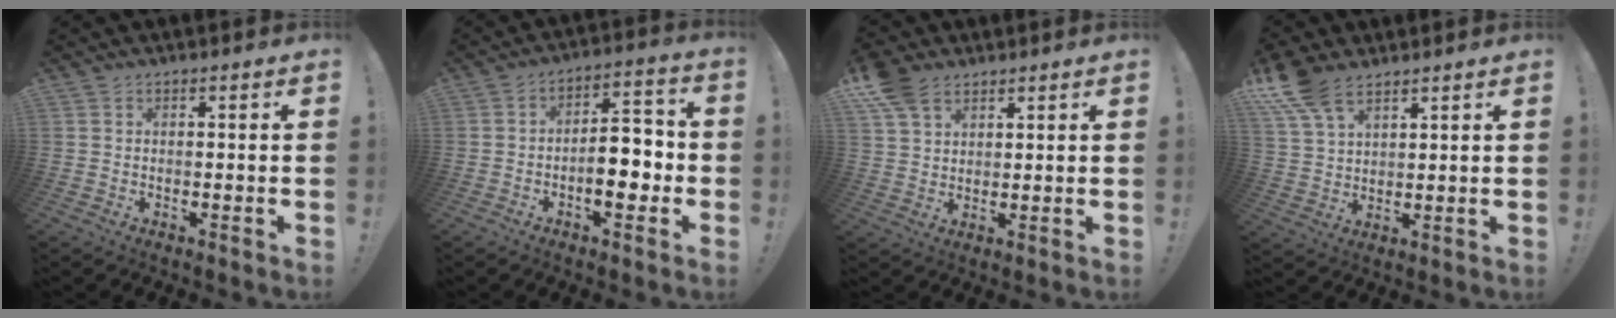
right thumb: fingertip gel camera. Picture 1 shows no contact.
{"total": 11.6, "force": [-3.1, 6.0, 9.5], "torque": [-0.131, 0.024, -0.054]}
{"total": 8.5, "force": [5.6, 4.9, 4.0], "torque": [-0.073, -0.021, 0.112]}
{"total": 10.4, "force": [7.4, 4.8, 5.4], "torque": [-0.111, -0.030, 0.146]}